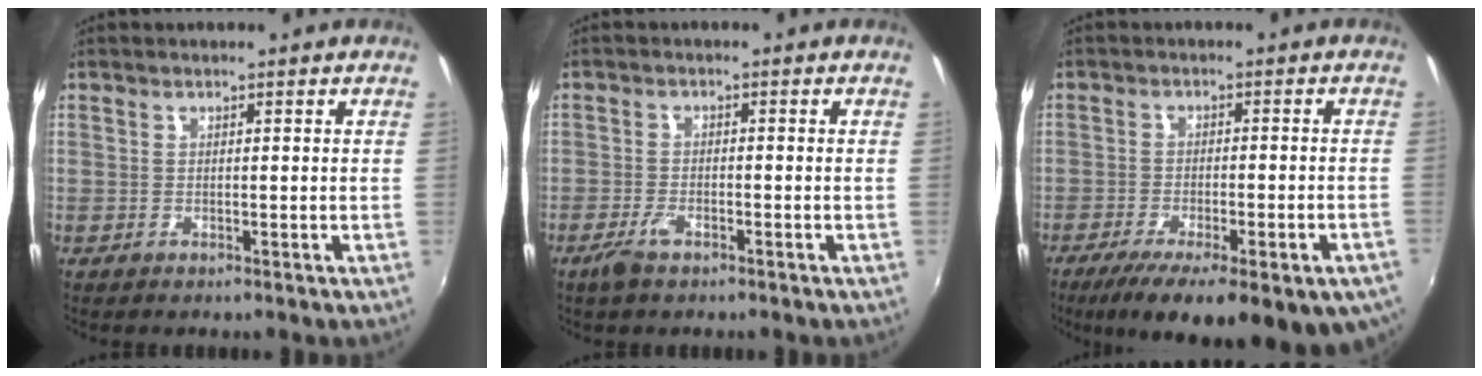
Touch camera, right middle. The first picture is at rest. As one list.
[{"total": 3.5, "force": [-2.4, 1.2, 2.2], "torque": [-0.058, -0.005, -0.046]}, {"total": 20.0, "force": [-13.0, 6.0, 14.1], "torque": [-0.230, -0.058, -0.175]}]